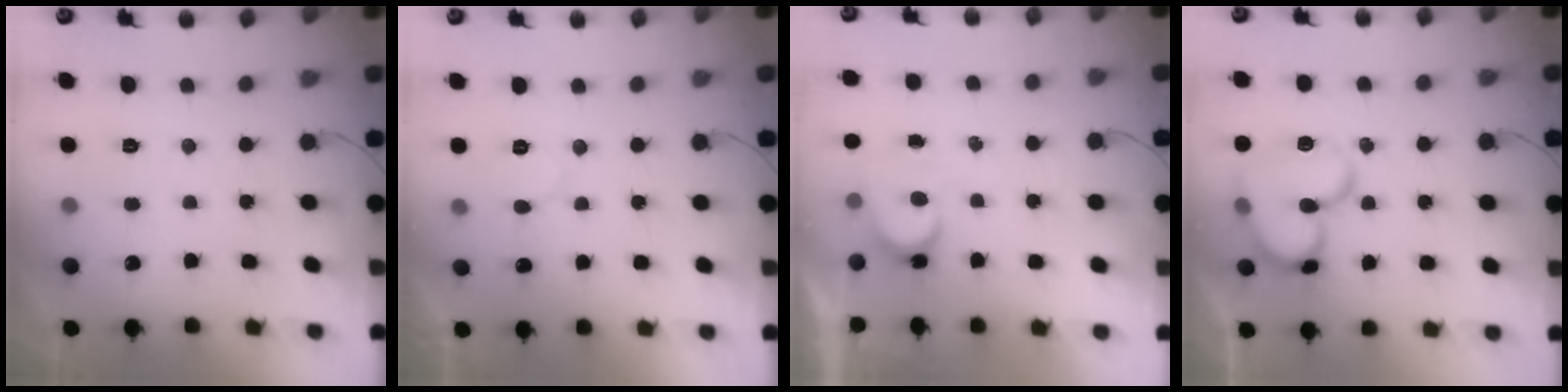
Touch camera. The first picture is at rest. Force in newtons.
{"total": 4.8, "press": 4.8, "slide": 0.4}
{"total": 5.1, "press": 5.1, "slide": 0.2}
{"total": 16.6, "press": 16.5, "slide": 1.9}